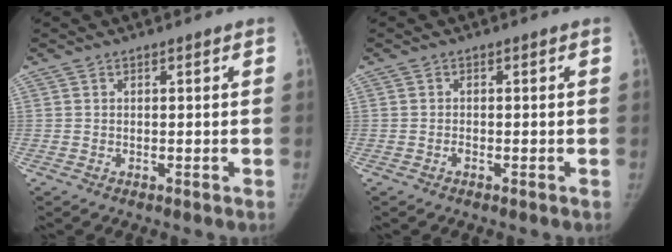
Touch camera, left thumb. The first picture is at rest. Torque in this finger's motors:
{"motor_torque": [-0.18, 0.07, 0.04, 0.46, -0.01]}